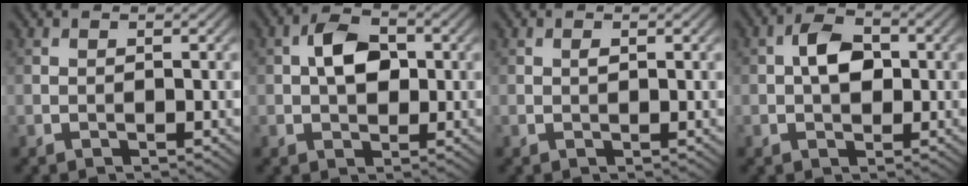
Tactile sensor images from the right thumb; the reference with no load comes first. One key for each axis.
{"total": 5.2, "fx": 0.5, "fy": 3.3, "fz": 4.0, "tx": -0.075, "ty": 0.007, "tz": 0.002}
{"total": 0.6, "fx": 0.2, "fy": 0.3, "fz": 0.5, "tx": -0.011, "ty": 0.001, "tz": 0.003}
{"total": 4.5, "fx": 0.2, "fy": 2.9, "fz": 3.5, "tx": -0.067, "ty": 0.008, "tz": -0.004}